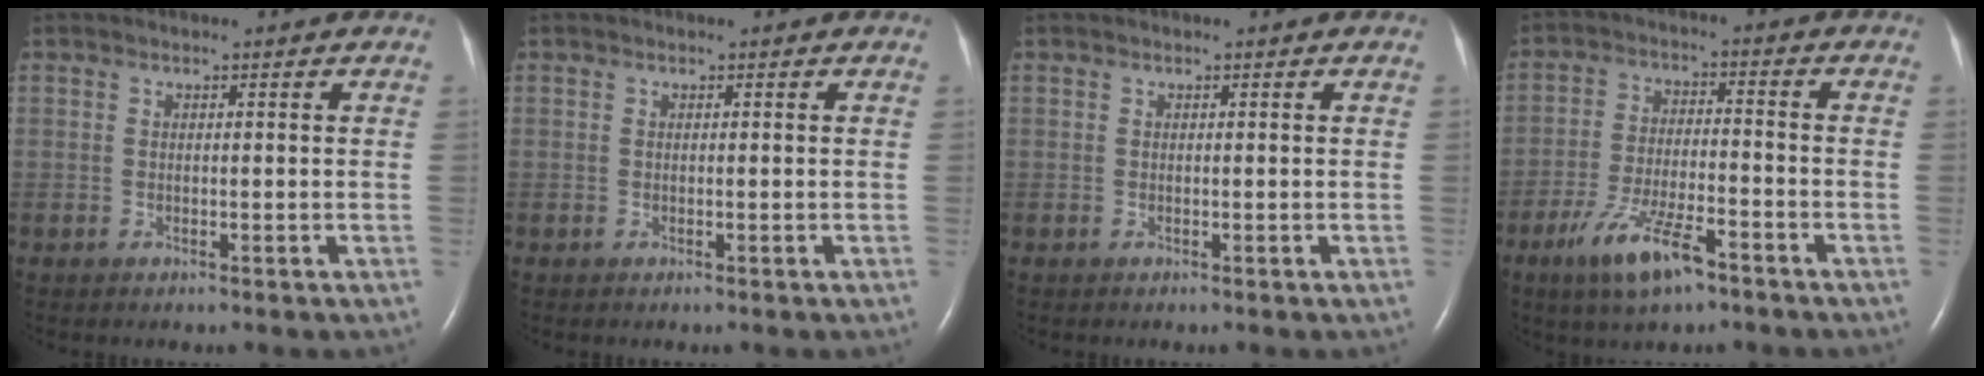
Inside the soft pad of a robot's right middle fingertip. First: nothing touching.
{"total": 0.0}
{"total": 0.0}
{"total": 9.4, "force": [-5.9, 2.2, 6.9], "torque": [-0.139, -0.012, -0.104]}